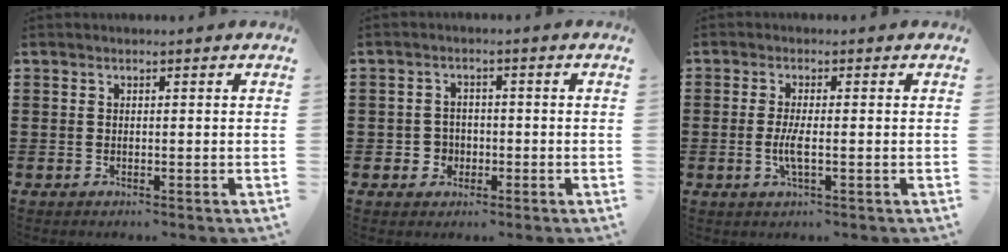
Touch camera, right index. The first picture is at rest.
{"total": 2.9, "force": [-1.0, 2.6, 0.9], "torque": [-0.025, 0.004, -0.023]}
{"total": 3.3, "force": [-0.7, 0.5, 3.2], "torque": [-0.072, -0.010, -0.016]}